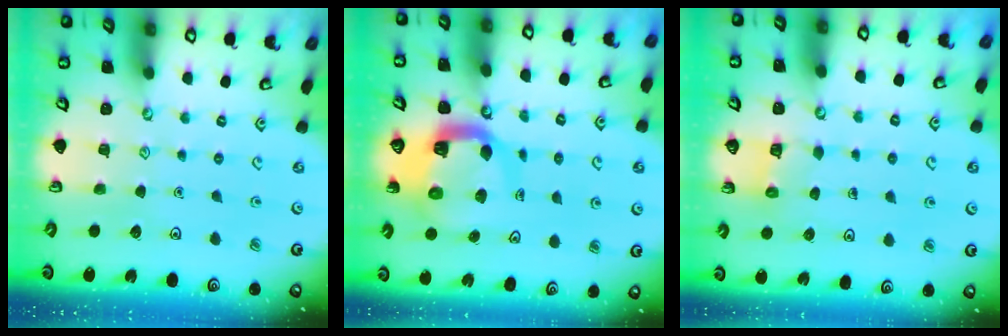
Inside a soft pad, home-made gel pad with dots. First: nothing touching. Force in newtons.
{"total": 9.0, "press": 9.0, "slide": 1.2}
{"total": 4.1, "press": 4.1, "slide": 0.1}